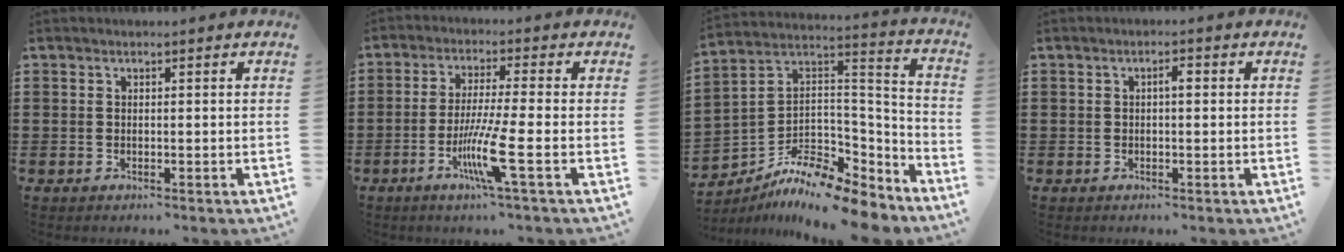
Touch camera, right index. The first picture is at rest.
{"total": 8.5, "force": [-3.1, -0.2, 7.9], "torque": [-0.158, -0.020, -0.061]}
{"total": 9.9, "force": [-8.4, 3.0, 4.2], "torque": [-0.082, 0.010, -0.167]}
{"total": 1.6, "force": [0.0, 0.5, 1.5], "torque": [-0.029, 0.003, -0.001]}